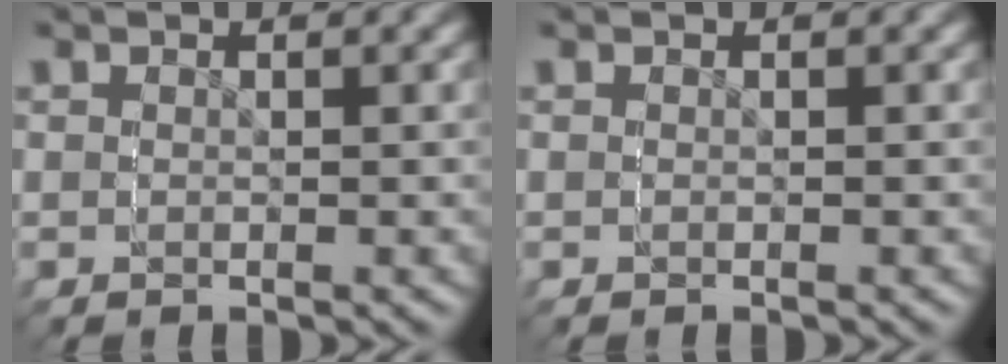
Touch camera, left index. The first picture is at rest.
{"total": 0.0}